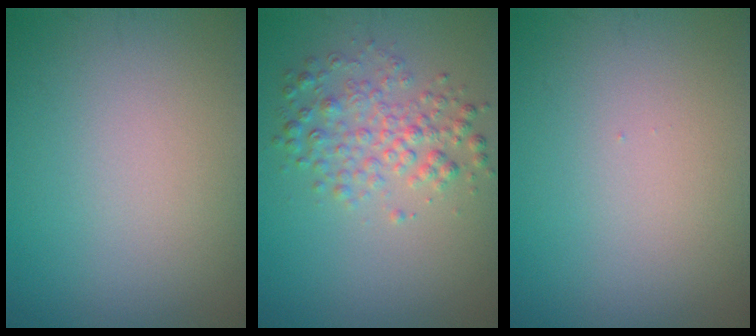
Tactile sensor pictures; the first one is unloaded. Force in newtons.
{"total": 3.2, "press": 3.2, "slide": 0.1}
{"total": 0.0}